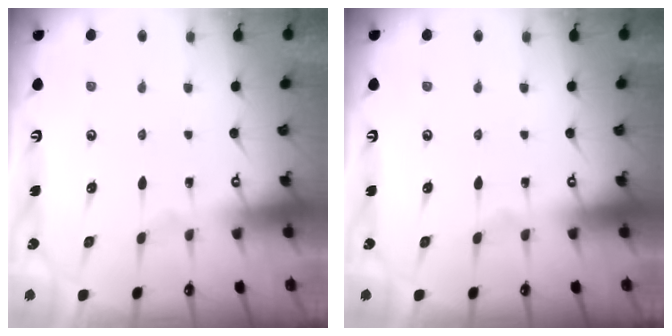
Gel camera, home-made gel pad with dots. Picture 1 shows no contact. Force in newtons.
{"total": 0.0}